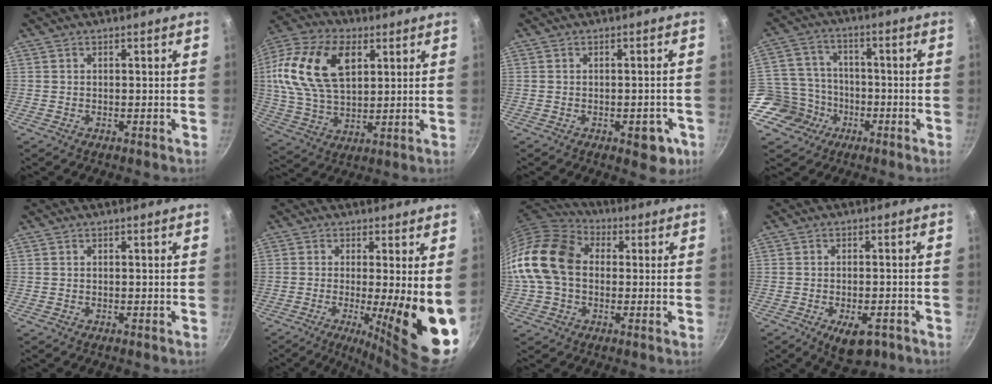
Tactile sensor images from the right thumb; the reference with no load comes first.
{"total": 22.2, "force": [6.6, 13.9, 16.0], "torque": [-0.312, 0.006, 0.116]}
{"total": 5.6, "force": [-2.2, 3.0, 4.3], "torque": [-0.028, 0.014, -0.022]}
{"total": 10.6, "force": [-4.6, 9.2, 2.4], "torque": [-0.018, 0.046, -0.088]}
{"total": 0.0}
{"total": 14.7, "force": [-2.0, 3.1, 14.3], "torque": [-0.182, -0.027, -0.022]}
{"total": 17.5, "force": [0.6, 13.1, 11.6], "torque": [-0.209, 0.036, -0.003]}
{"total": 7.2, "force": [-3.5, 3.5, 5.2], "torque": [-0.058, 0.015, -0.041]}